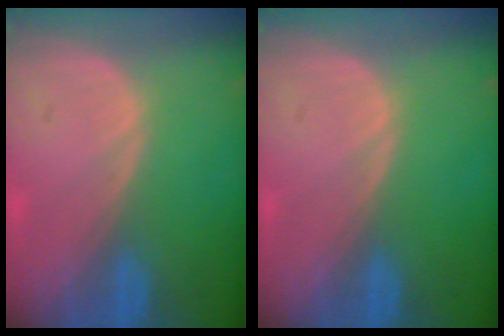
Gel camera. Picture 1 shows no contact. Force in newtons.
{"total": 0.0}